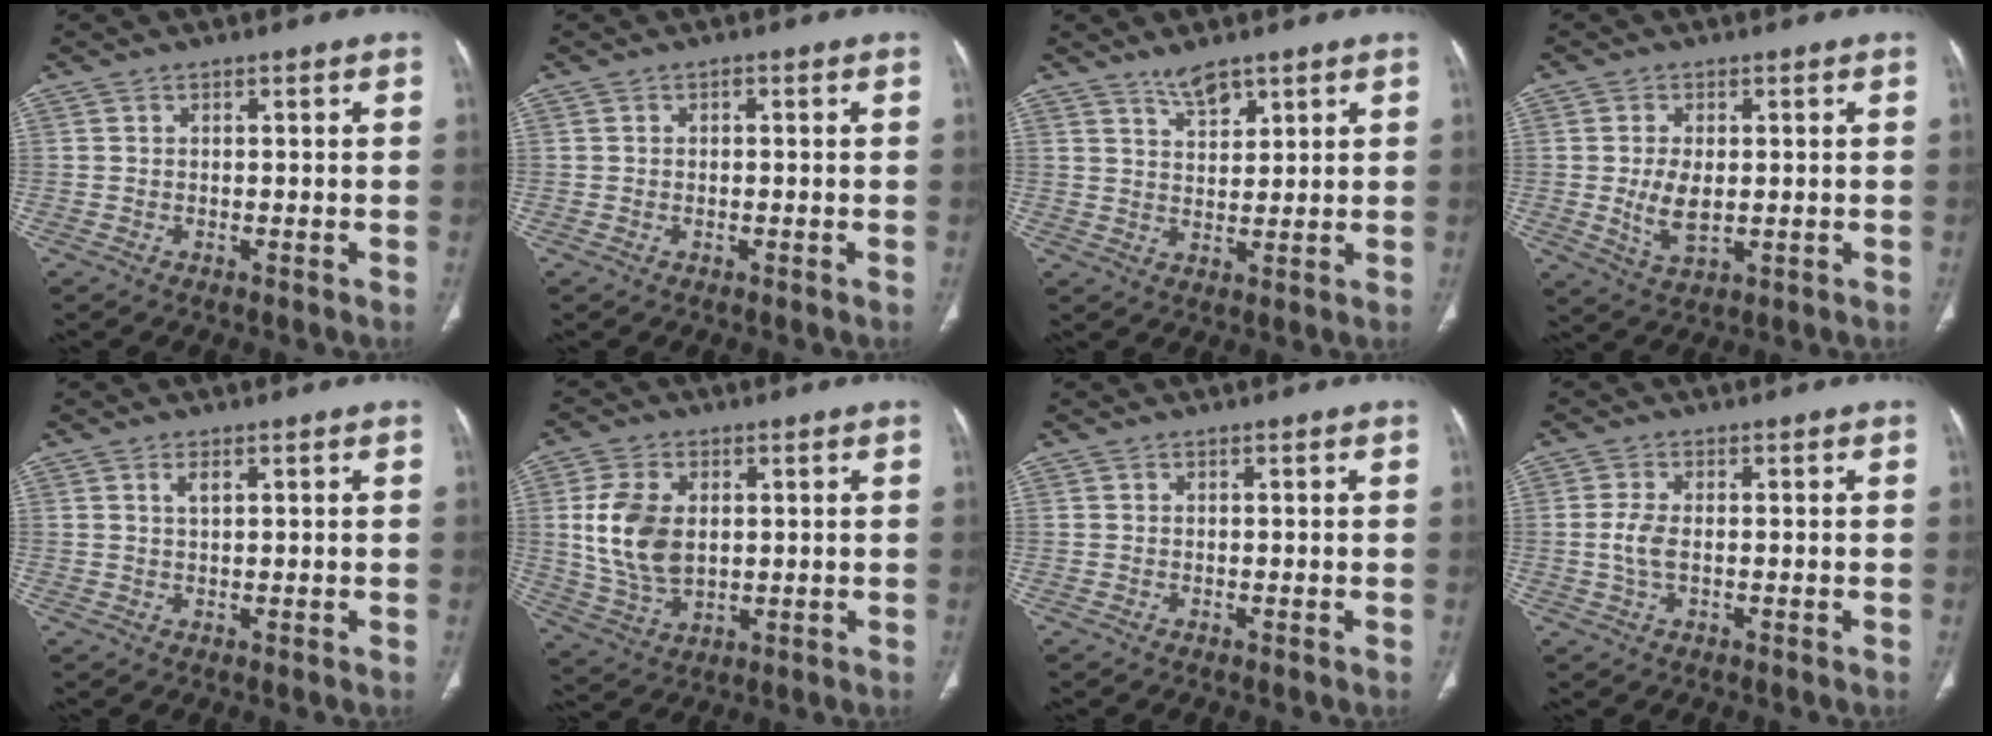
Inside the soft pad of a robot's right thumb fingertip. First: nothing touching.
{"total": 0.6, "force": [0.0, 0.5, 0.4], "torque": [-0.007, 0.001, -0.001]}
{"total": 4.4, "force": [3.4, 1.6, 2.2], "torque": [-0.026, -0.025, 0.063]}
{"total": 6.6, "force": [-0.1, 3.7, 5.5], "torque": [-0.103, -0.010, 0.007]}
{"total": 1.6, "force": [0.8, 0.5, 1.3], "torque": [-0.025, -0.002, 0.018]}
{"total": 12.0, "force": [1.6, 7.7, 9.1], "torque": [-0.175, -0.008, 0.041]}
{"total": 0.0}
{"total": 3.6, "force": [-0.2, 1.7, 3.1], "torque": [-0.080, 0.002, -0.005]}